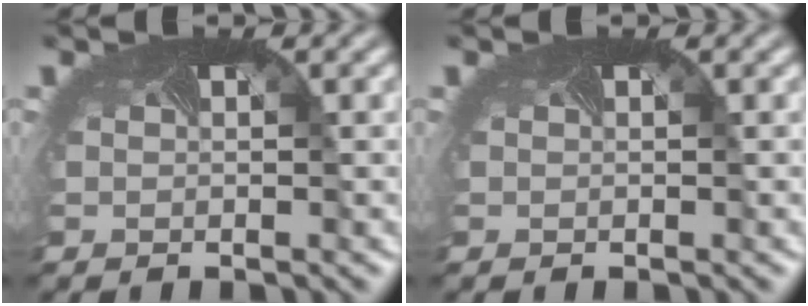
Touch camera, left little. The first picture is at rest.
{"total": 0.0}